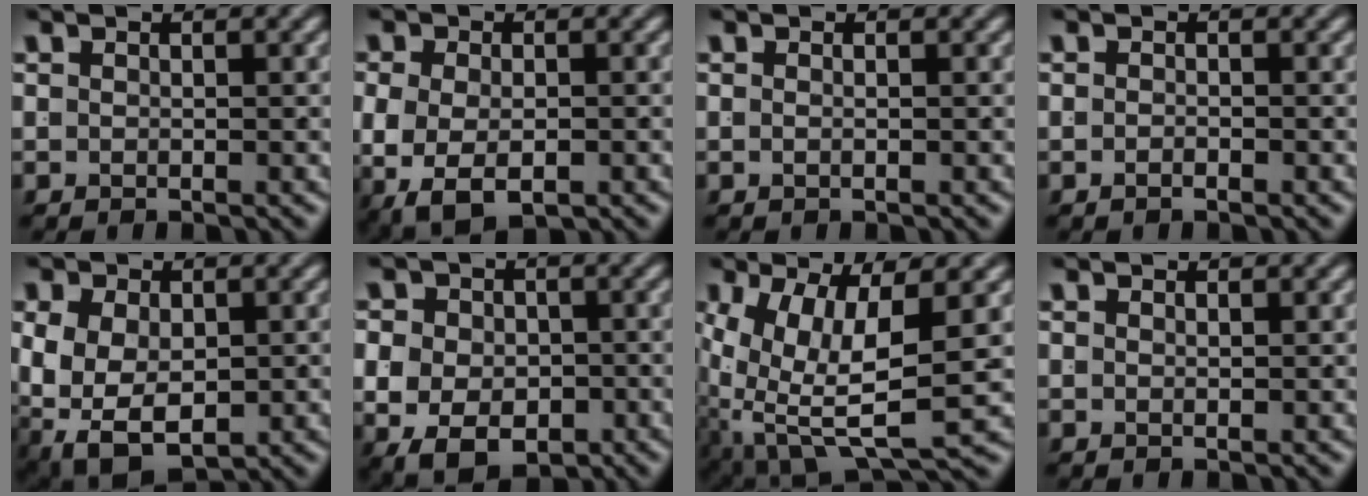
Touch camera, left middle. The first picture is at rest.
{"total": 6.9, "force": [-2.6, 4.7, 4.3], "torque": [-0.106, -0.040, -0.021]}
{"total": 0.6, "force": [-0.3, -0.5, 0.2], "torque": [-0.005, -0.001, -0.004]}
{"total": 0.8, "force": [-0.7, -0.5, 0.1], "torque": [-0.001, -0.003, -0.011]}
{"total": 11.3, "force": [-4.0, 8.9, 5.7], "torque": [-0.160, -0.069, -0.043]}
{"total": 8.3, "force": [-2.9, 6.4, 4.4], "torque": [-0.083, -0.035, -0.031]}
{"total": 9.8, "force": [-1.4, 5.4, 8.1], "torque": [-0.154, -0.059, 0.005]}
{"total": 0.6, "force": [0.2, -0.5, 0.1], "torque": [0.001, -0.003, 0.006]}